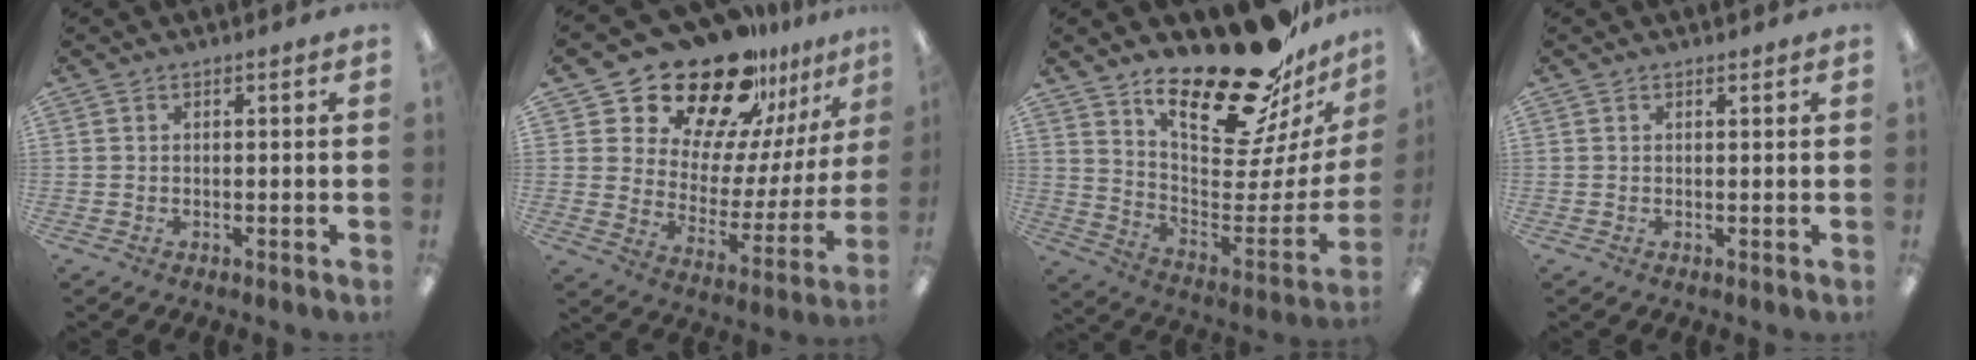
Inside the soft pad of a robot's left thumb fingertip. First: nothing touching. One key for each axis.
{"total": 24.6, "fx": 20.4, "fy": 10.4, "fz": 9.0, "tx": -0.162, "ty": -0.143, "tz": 0.366}
{"total": 24.9, "fx": 19.7, "fy": 7.4, "fz": 13.3, "tx": -0.180, "ty": -0.151, "tz": 0.328}
{"total": 0.7, "fx": 0.6, "fy": 0.3, "fz": 0.0, "tx": 0.007, "ty": -0.003, "tz": 0.009}